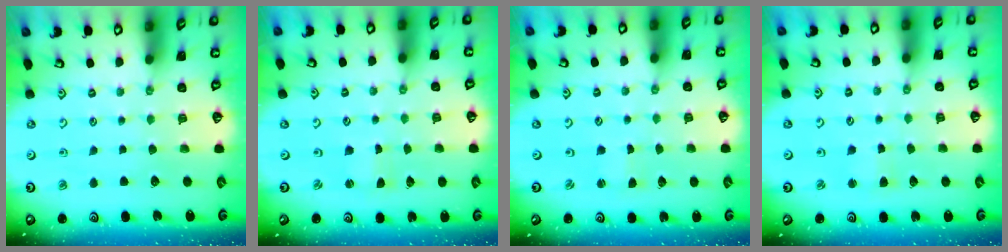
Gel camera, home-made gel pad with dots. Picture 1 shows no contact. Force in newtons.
{"total": 0.5, "press": 0.5, "slide": 0.1}
{"total": 0.0}
{"total": 2.3, "press": 2.3, "slide": 0.4}